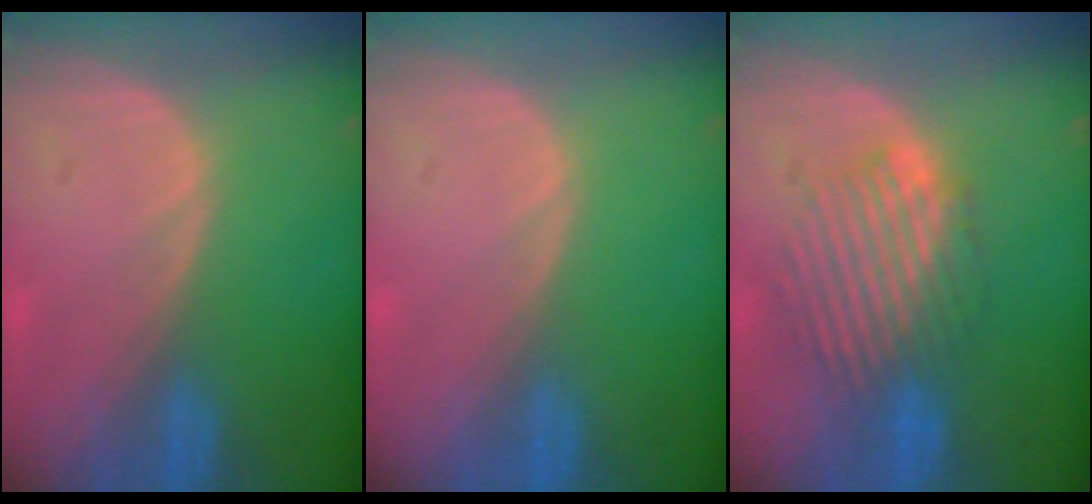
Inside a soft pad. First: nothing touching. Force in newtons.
{"total": 0.0}
{"total": 6.8, "press": 6.7, "slide": 0.7}